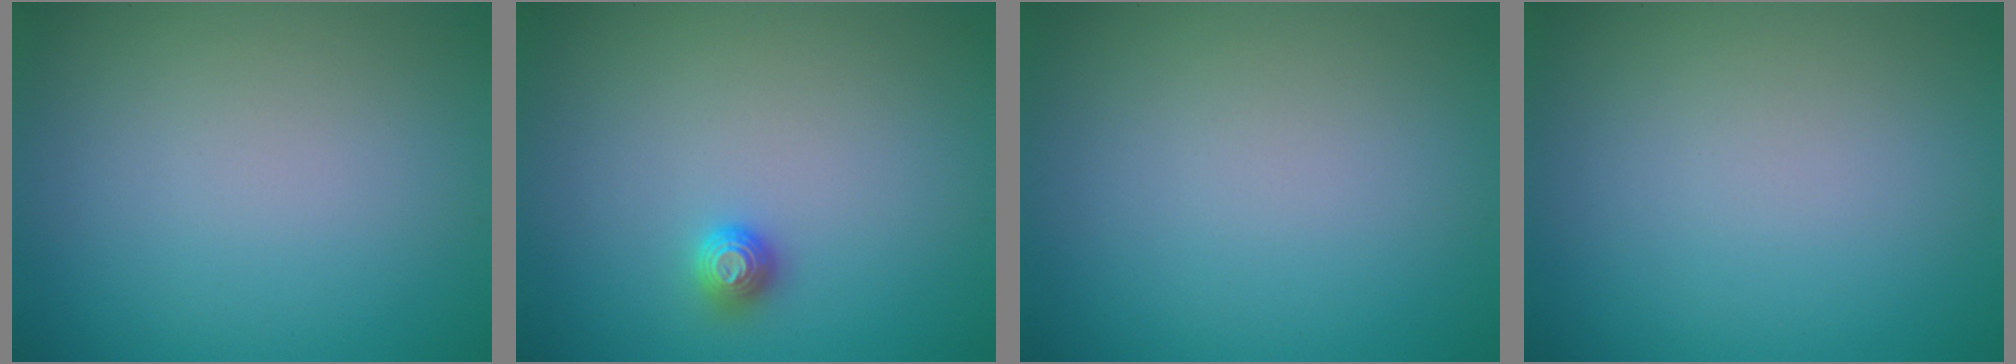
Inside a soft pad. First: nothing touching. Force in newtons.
{"total": 1.1, "press": 1.1, "slide": 0.4}
{"total": 0.0}
{"total": 0.0}